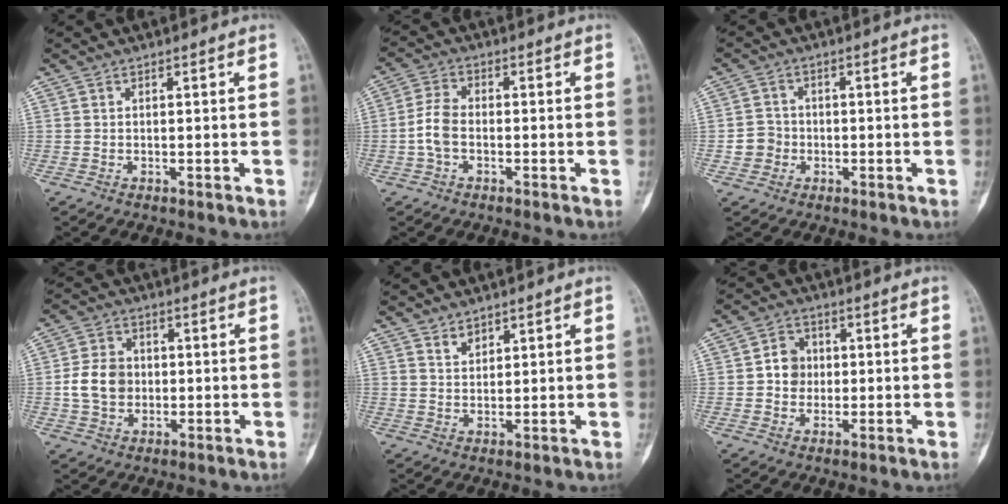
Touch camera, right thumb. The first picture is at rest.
{"total": 4.8, "force": [-1.1, 2.9, 3.6], "torque": [-0.081, 0.018, -0.028]}
{"total": 3.6, "force": [-0.9, 3.4, 0.8], "torque": [0.003, 0.011, -0.023]}
{"total": 7.6, "force": [-0.5, 6.2, 4.4], "torque": [-0.065, 0.012, -0.012]}
{"total": 2.4, "force": [1.9, 1.3, 0.7], "torque": [0.002, -0.014, 0.033]}
{"total": 5.3, "force": [0.2, 4.7, 2.4], "torque": [-0.013, 0.008, -0.004]}